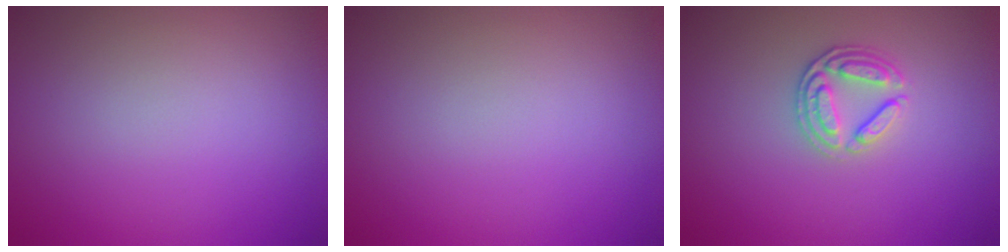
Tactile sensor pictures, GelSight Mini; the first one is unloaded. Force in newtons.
{"total": 0.0}
{"total": 2.7, "press": 2.5, "slide": 1.0}